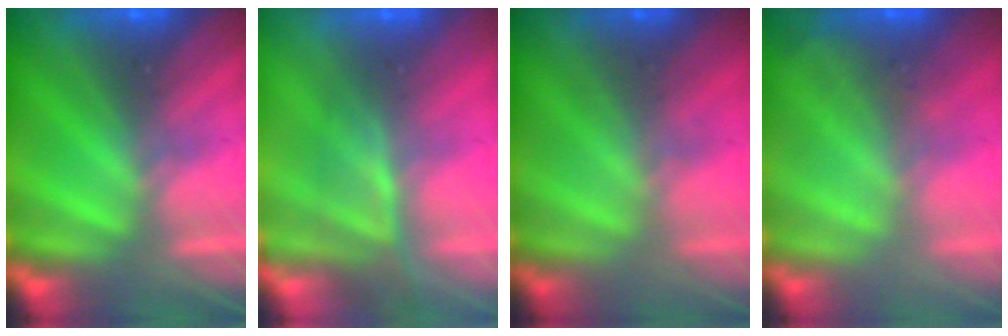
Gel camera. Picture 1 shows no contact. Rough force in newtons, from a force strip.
{"total": 4.2}
{"total": 1.7}
{"total": 2.2}